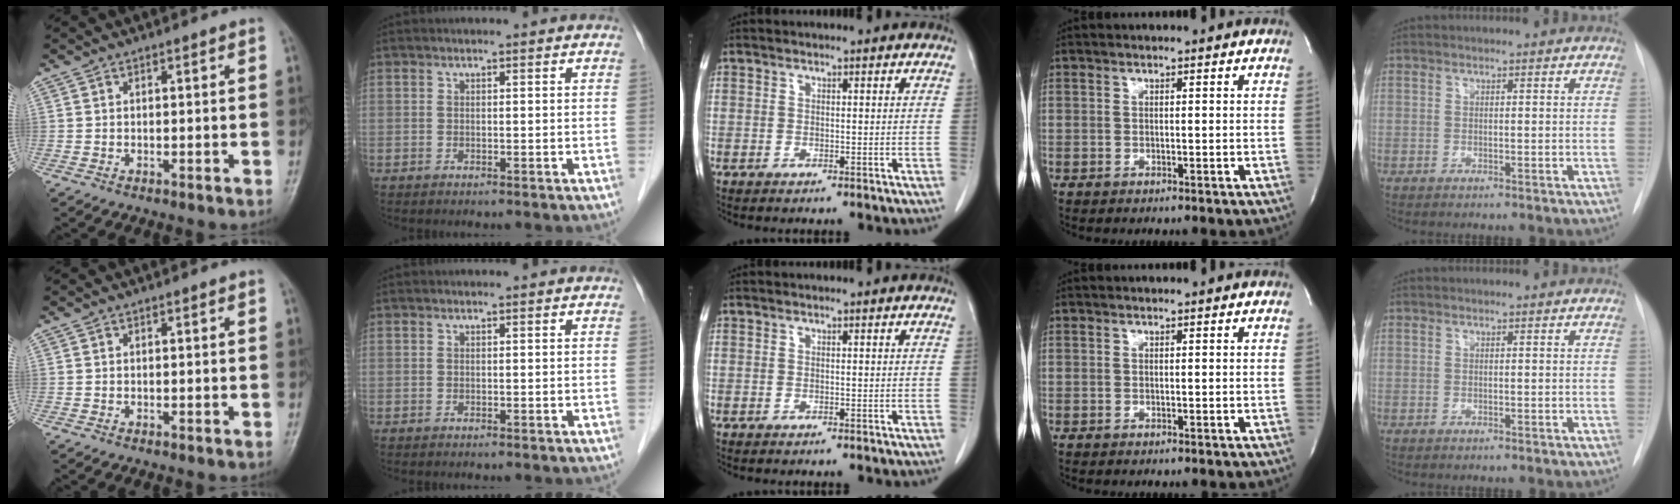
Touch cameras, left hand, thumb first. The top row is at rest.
{}